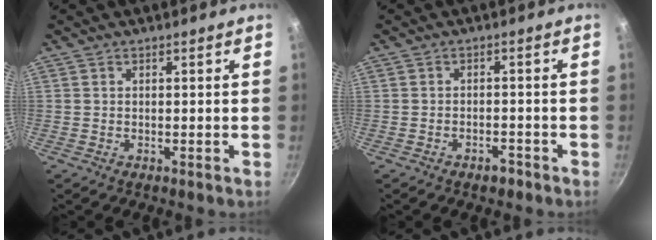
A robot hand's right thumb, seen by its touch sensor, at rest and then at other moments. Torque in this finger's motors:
{"motor_torque": [-0.24, 0.13, -0.27, 0.17, 0.00]}